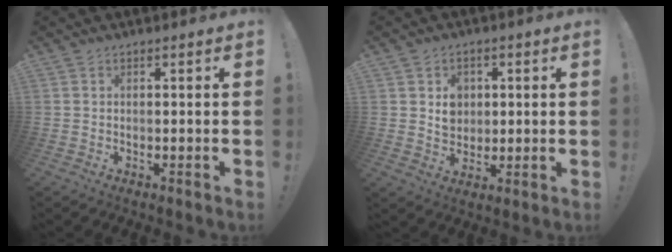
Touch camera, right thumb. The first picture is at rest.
{"total": 6.6, "force": [1.8, 5.8, 2.4], "torque": [-0.016, -0.011, 0.032]}